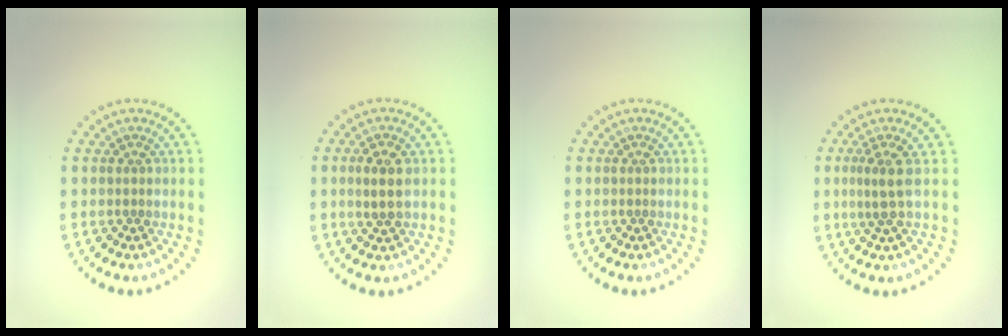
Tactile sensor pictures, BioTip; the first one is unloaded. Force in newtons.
{"total": 2.3, "press": 2.2, "slide": 0.3}
{"total": 0.0}
{"total": 2.3, "press": 1.5, "slide": 1.7}